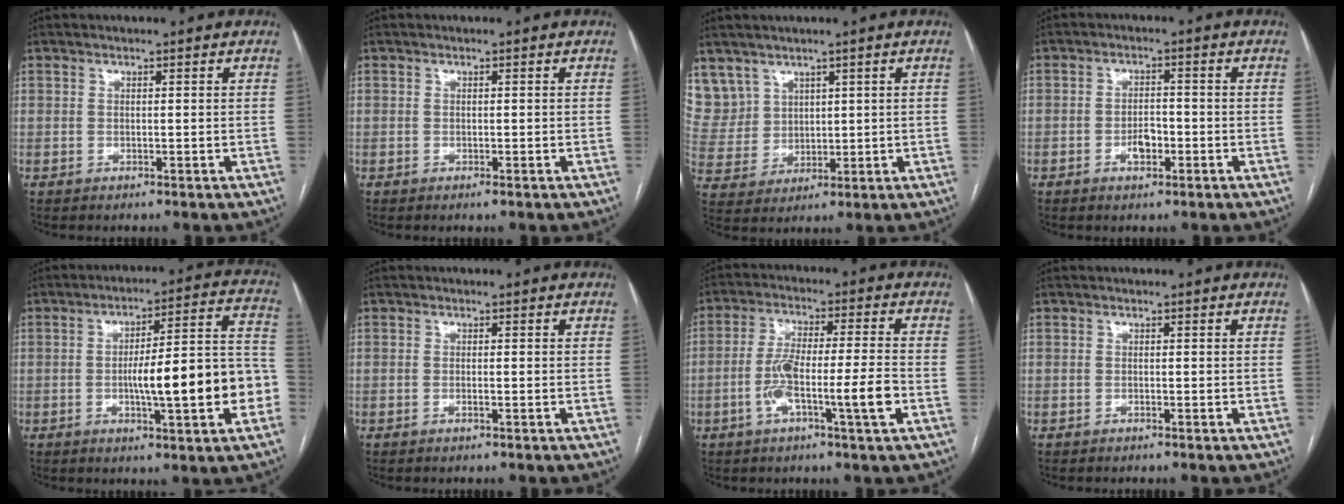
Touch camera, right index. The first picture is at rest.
{"total": 0.6, "force": [-0.3, 0.3, 0.5], "torque": [-0.005, -0.002, -0.002]}
{"total": 9.0, "force": [5.6, 7.1, 0.6], "torque": [-0.029, 0.028, 0.135]}
{"total": 3.4, "force": [-1.4, 1.6, 2.6], "torque": [-0.044, 0.004, -0.022]}
{"total": 16.2, "force": [-3.5, 2.6, 15.6], "torque": [-0.211, 0.028, -0.045]}
{"total": 0.7, "force": [-0.3, 0.1, 0.7], "torque": [-0.015, -0.001, -0.004]}
{"total": 10.0, "force": [-3.3, 0.4, 9.5], "torque": [-0.175, 0.007, -0.060]}
{"total": 0.0}